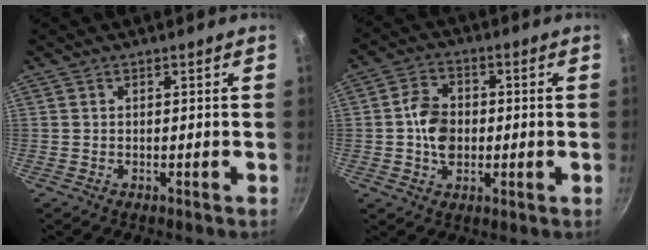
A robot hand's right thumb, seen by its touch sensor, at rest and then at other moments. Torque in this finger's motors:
{"motor_torque": [0.02, 1.54, 0.76, -0.09, 0.33]}